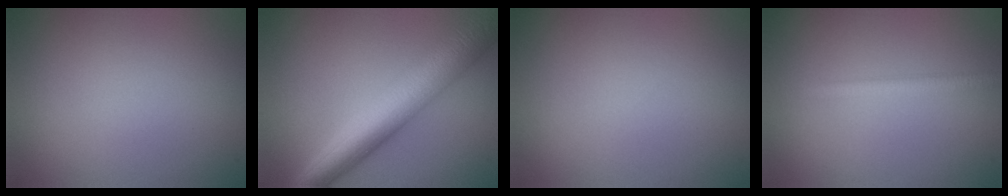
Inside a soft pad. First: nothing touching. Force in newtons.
{"total": 9.2, "press": 9.2, "slide": 0.3}
{"total": 0.0}
{"total": 1.9, "press": 1.9, "slide": 0.1}